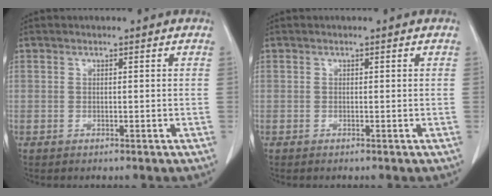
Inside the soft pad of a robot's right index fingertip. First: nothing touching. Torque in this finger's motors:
{"motor_torque": [0.01, -0.09, 0.01, 0.01]}